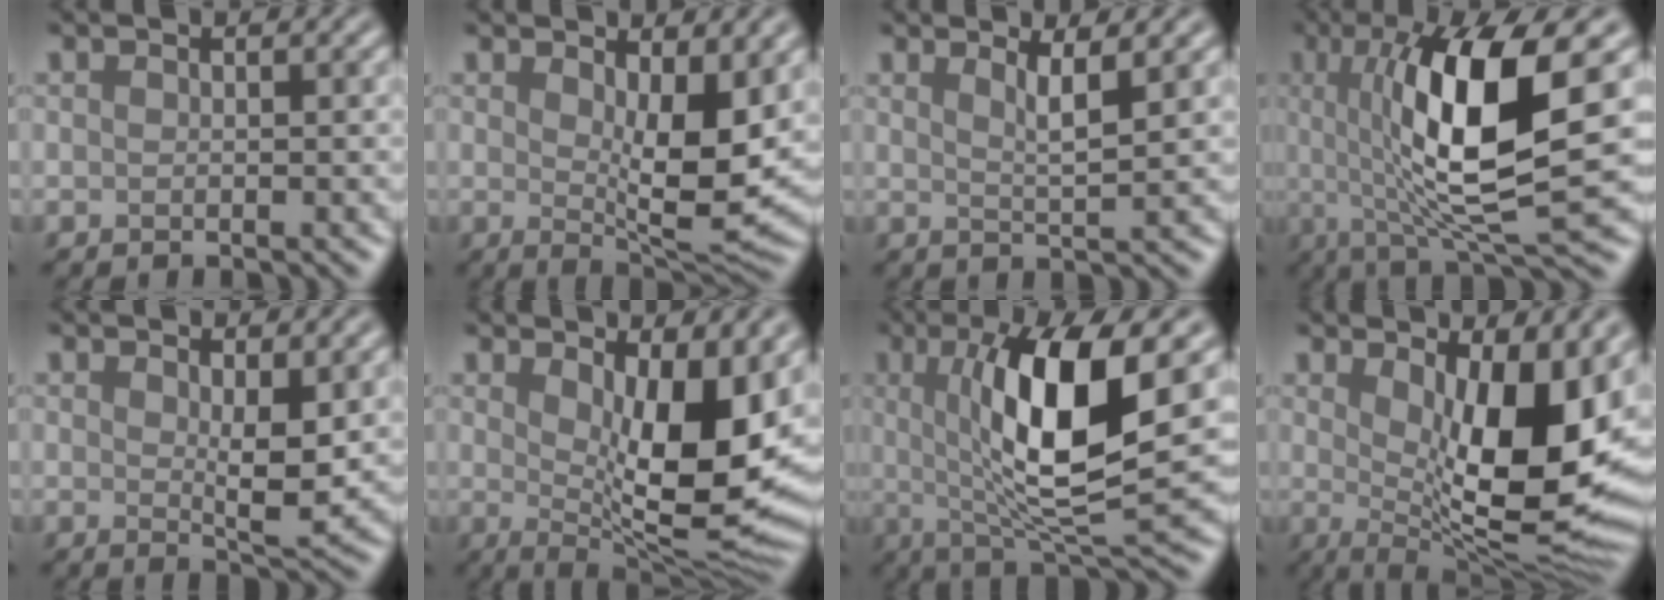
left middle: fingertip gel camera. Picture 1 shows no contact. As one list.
[{"total": 6.7, "force": [1.4, 2.2, 6.1], "torque": [-0.097, -0.017, 0.030]}, {"total": 2.6, "force": [1.3, 0.6, 2.2], "torque": [-0.027, -0.002, 0.020]}, {"total": 11.5, "force": [1.3, 2.8, 11.1], "torque": [-0.168, -0.002, 0.026]}, {"total": 3.2, "force": [0.8, 0.9, 3.0], "torque": [-0.049, -0.009, 0.017]}, {"total": 11.1, "force": [2.0, 3.9, 10.2], "torque": [-0.143, -0.021, 0.036]}, {"total": 10.6, "force": [1.6, 2.6, 10.1], "torque": [-0.156, -0.008, 0.033]}, {"total": 13.1, "force": [2.6, 4.8, 11.9], "torque": [-0.148, -0.017, 0.043]}]